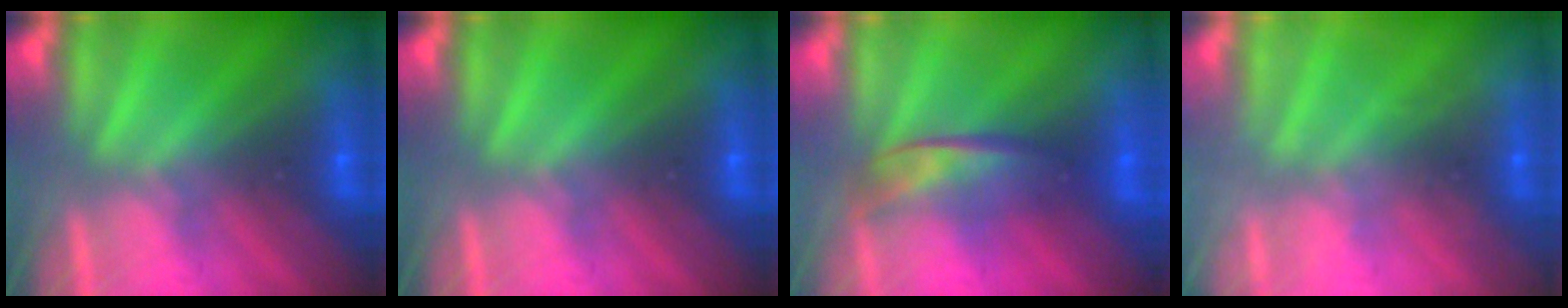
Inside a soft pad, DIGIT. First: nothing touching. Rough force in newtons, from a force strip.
{"total": 0.0}
{"total": 2.1}
{"total": 2.4}